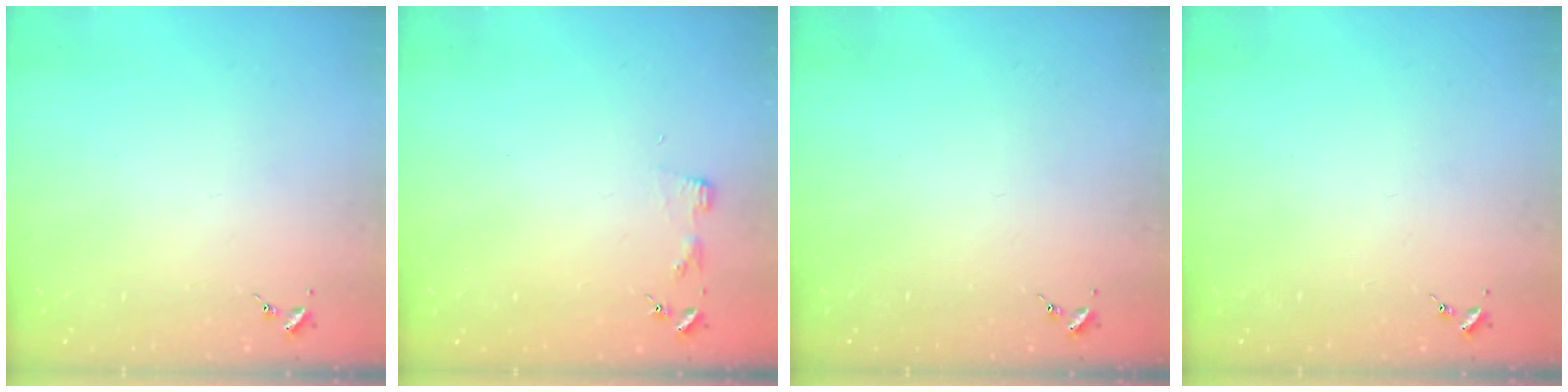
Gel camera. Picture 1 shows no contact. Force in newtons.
{"total": 2.9, "press": 2.9, "slide": 0.3}
{"total": 0.0}
{"total": 0.0}